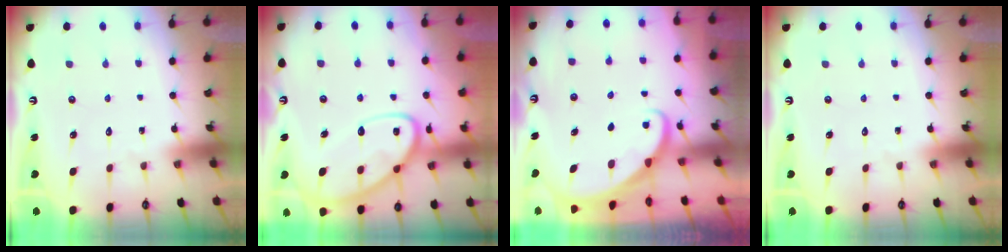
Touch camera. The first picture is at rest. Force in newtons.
{"total": 14.6, "press": 14.6, "slide": 1.1}
{"total": 2.0, "press": 2.0, "slide": 0.2}
{"total": 0.0}